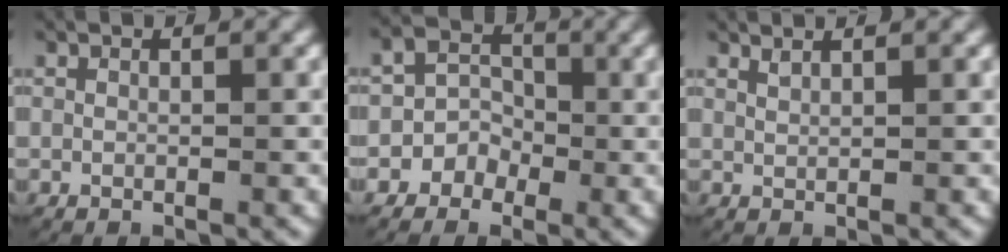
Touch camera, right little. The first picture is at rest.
{"total": 5.3, "force": [-1.5, 5.0, 1.0], "torque": [-0.030, 0.001, -0.039]}
{"total": 1.5, "force": [1.4, 0.2, 0.6], "torque": [-0.013, 0.004, 0.025]}